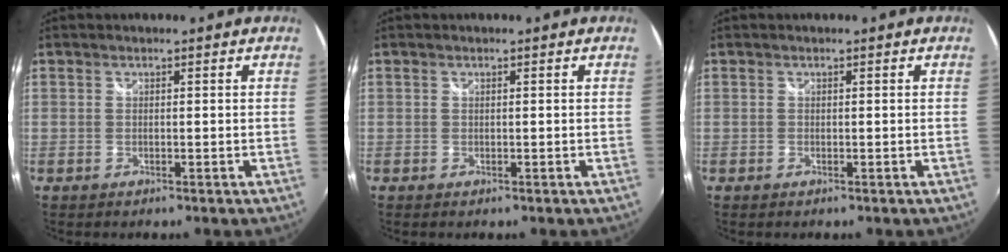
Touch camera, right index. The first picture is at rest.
{"total": 0.0}
{"total": 0.0}